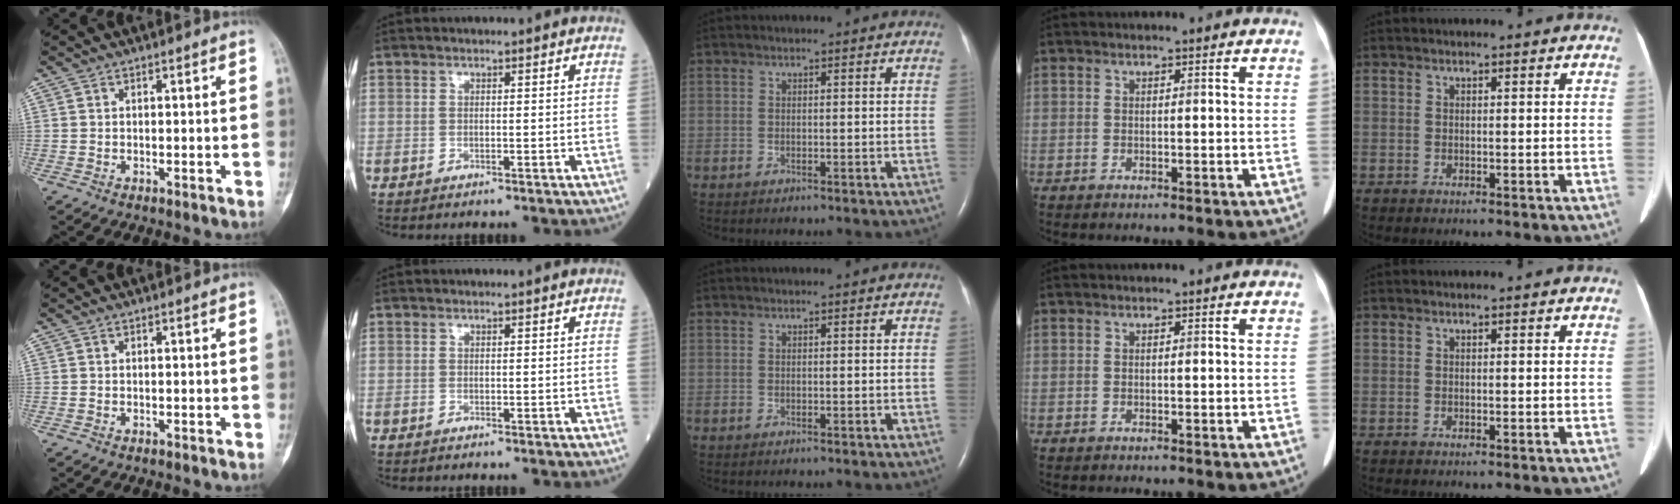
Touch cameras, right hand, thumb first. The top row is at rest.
{}